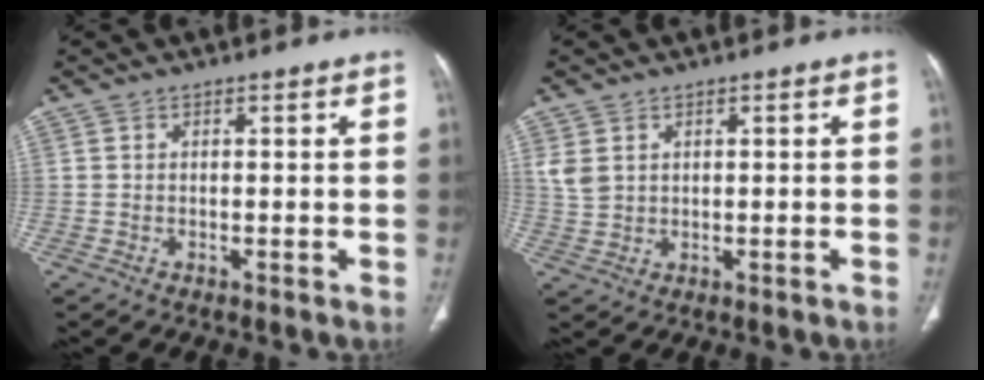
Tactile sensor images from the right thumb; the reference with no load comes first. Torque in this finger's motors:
{"motor_torque": [-0.03, 0.14, 0.60, -0.12, 0.04]}